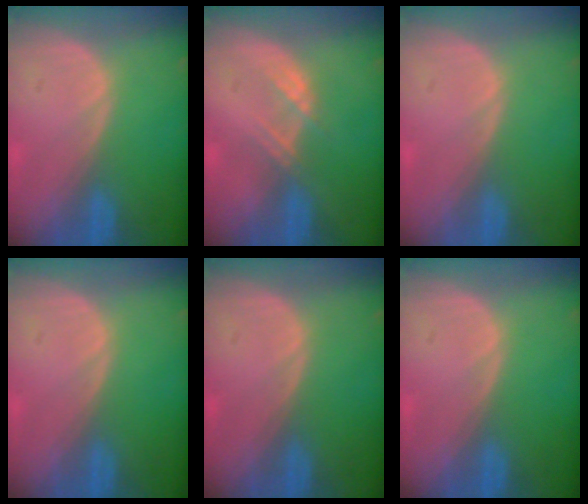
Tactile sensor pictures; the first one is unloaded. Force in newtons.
{"total": 2.3, "press": 2.3, "slide": 0.2}
{"total": 0.0}
{"total": 0.0}
{"total": 0.0}
{"total": 0.0}